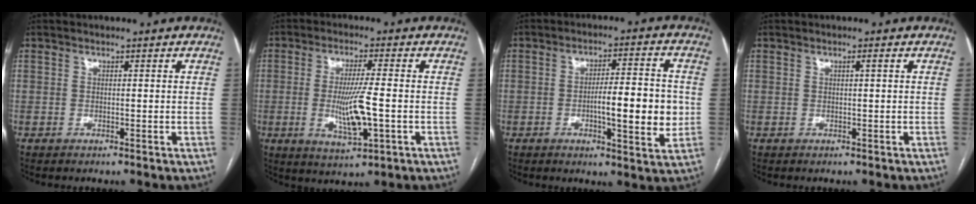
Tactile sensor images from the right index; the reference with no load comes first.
{"total": 8.4, "force": [-1.4, 0.8, 8.3], "torque": [-0.156, -0.015, -0.024]}
{"total": 10.0, "force": [-1.3, 1.9, 9.7], "torque": [-0.144, 0.005, -0.020]}
{"total": 0.7, "force": [0.2, -0.1, 0.6], "torque": [-0.011, 0.002, 0.005]}